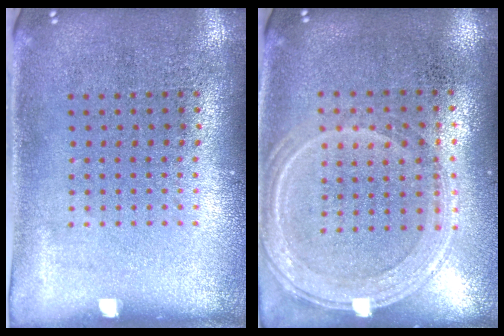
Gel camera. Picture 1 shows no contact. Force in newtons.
{"total": 1.2, "press": 1.2, "slide": 0.4}